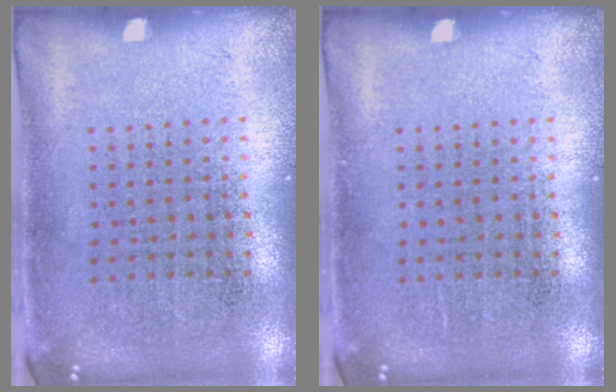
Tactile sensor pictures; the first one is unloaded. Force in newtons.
{"total": 0.0}